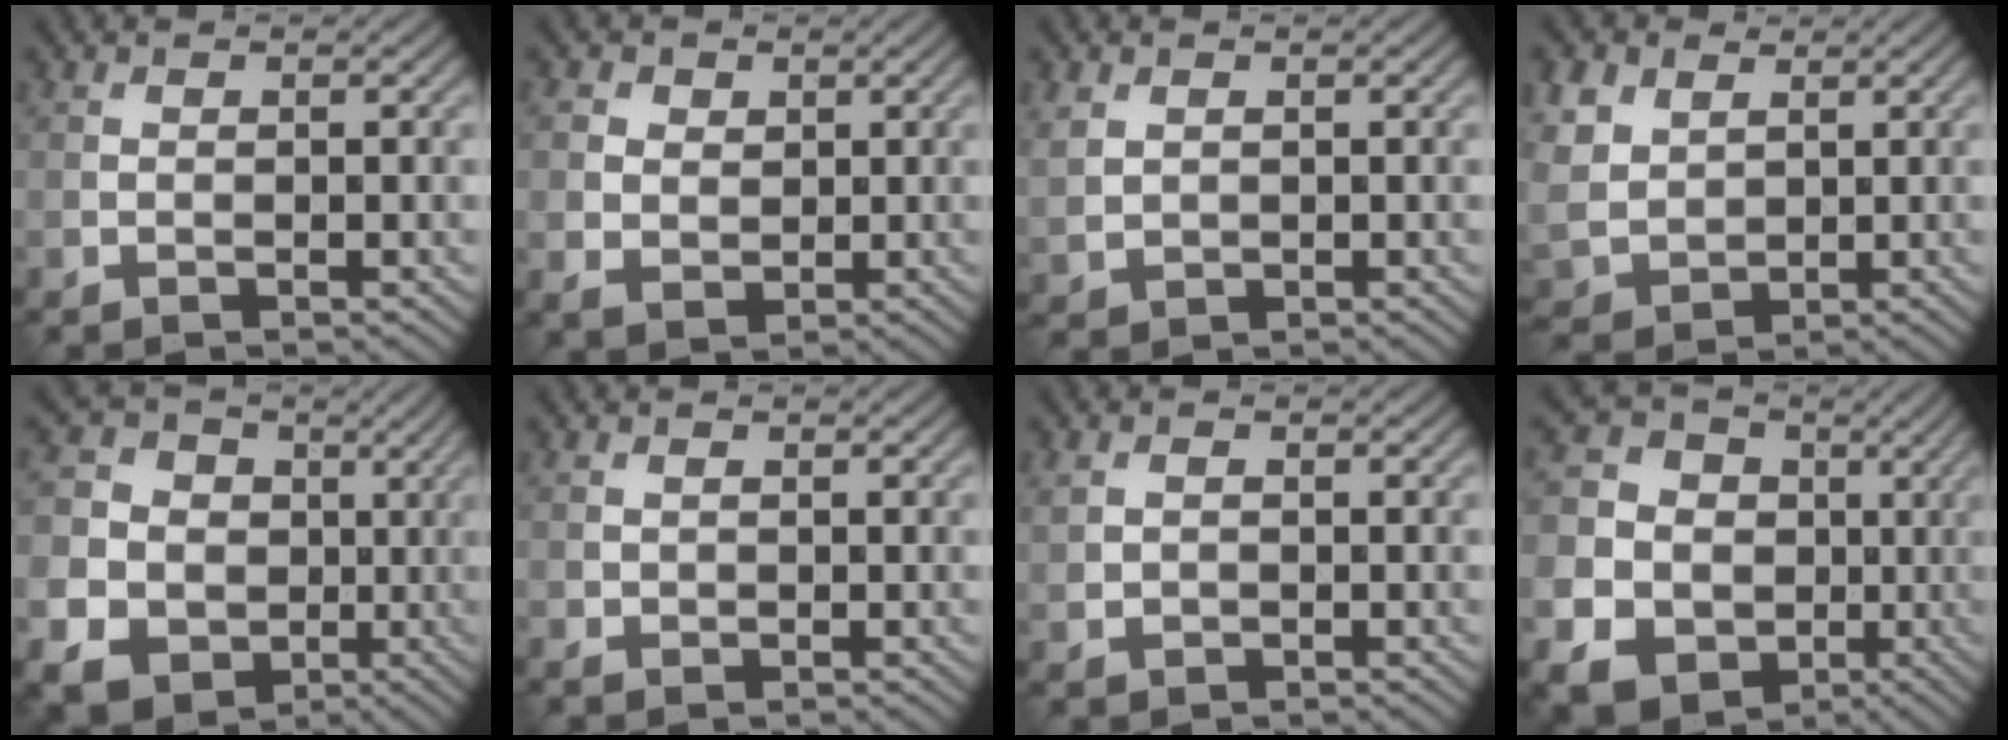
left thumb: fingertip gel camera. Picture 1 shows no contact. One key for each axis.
{"total": 3.9, "fx": 1.1, "fy": 3.5, "fz": 1.3, "tx": -0.054, "ty": -0.005, "tz": 0.017}
{"total": 2.7, "fx": 0.9, "fy": 2.1, "fz": 1.4, "tx": -0.043, "ty": -0.004, "tz": 0.021}
{"total": 7.4, "fx": 2.9, "fy": 5.6, "fz": 3.8, "tx": -0.143, "ty": 0.008, "tz": 0.061}
{"total": 12.2, "fx": -1.2, "fy": 11.3, "fz": 4.6, "tx": -0.163, "ty": -0.012, "tz": -0.031}
{"total": 1.0, "fx": 0.2, "fy": 0.9, "fz": 0.5, "tx": -0.012, "ty": -0.002, "tz": 0.005}
{"total": 2.0, "fx": 0.2, "fy": 1.6, "fz": 1.1, "tx": -0.027, "ty": -0.003, "tz": 0.007}
{"total": 14.3, "fx": -1.9, "fy": 13.1, "fz": 5.4, "tx": -0.182, "ty": -0.008, "tz": -0.044}